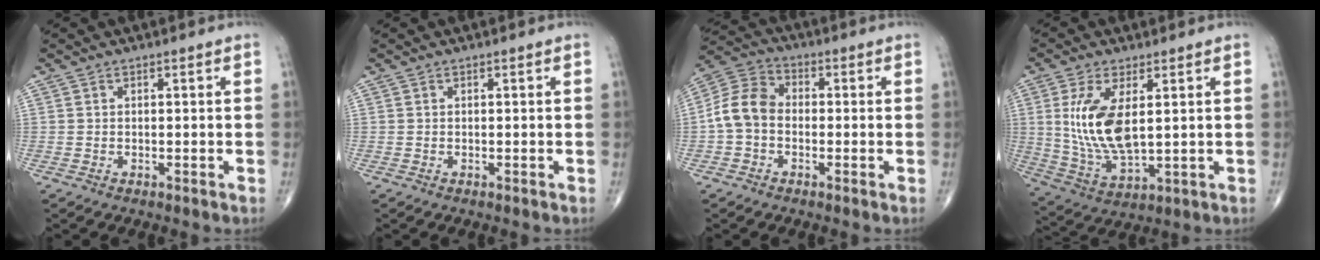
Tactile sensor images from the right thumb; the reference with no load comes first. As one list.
[{"total": 0.0}, {"total": 8.3, "force": [-1.1, 6.3, 5.3], "torque": [-0.093, 0.027, -0.037]}, {"total": 12.8, "force": [2.4, 5.7, 11.1], "torque": [-0.227, -0.019, 0.061]}]